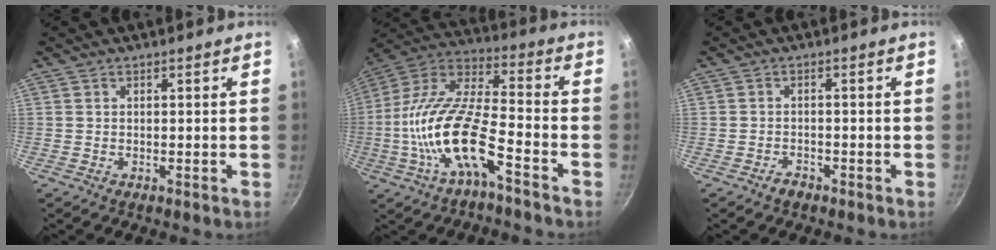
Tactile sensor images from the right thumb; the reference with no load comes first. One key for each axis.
{"total": 17.5, "fx": -6.9, "fy": 6.0, "fz": 15.0, "tx": -0.287, "ty": 0.052, "tz": -0.147}
{"total": 1.9, "fx": -1.4, "fy": 1.0, "fz": 0.6, "tx": -0.004, "ty": 0.019, "tz": -0.022}